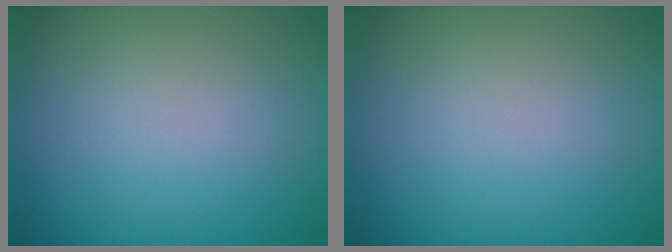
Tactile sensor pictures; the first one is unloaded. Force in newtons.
{"total": 0.0}